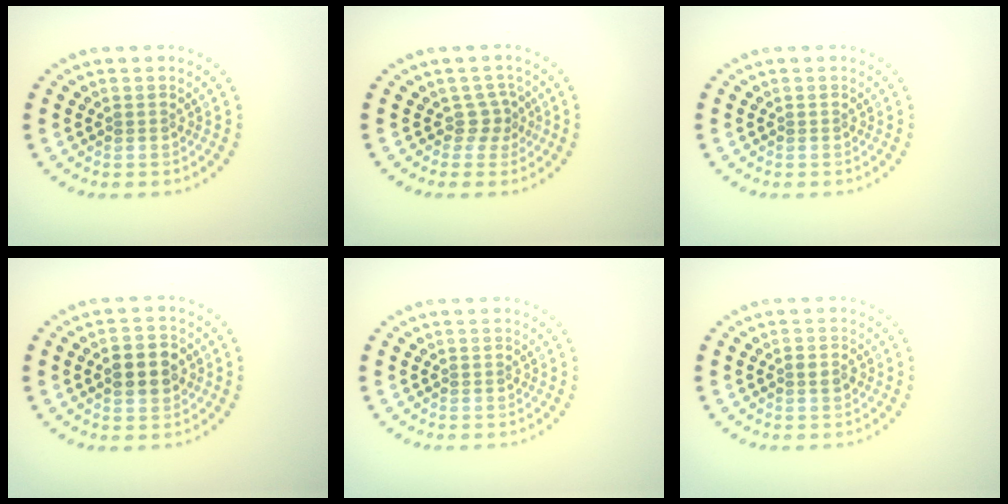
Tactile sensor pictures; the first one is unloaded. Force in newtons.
{"total": 1.8, "press": 1.2, "slide": 1.4}
{"total": 0.0}
{"total": 3.6, "press": 3.6, "slide": 0.2}
{"total": 0.0}
{"total": 1.0, "press": 1.0, "slide": 0.2}